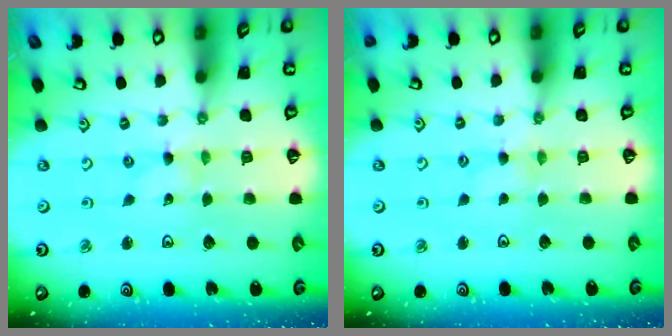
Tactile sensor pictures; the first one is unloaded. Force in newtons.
{"total": 1.6, "press": 1.6, "slide": 0.3}